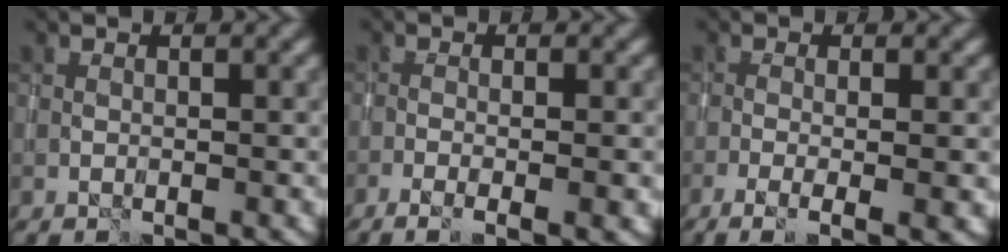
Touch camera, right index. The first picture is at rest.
{"total": 4.5, "force": [-1.4, 1.4, 4.0], "torque": [-0.054, -0.002, -0.026]}
{"total": 5.3, "force": [-1.4, 1.7, 4.9], "torque": [-0.070, -0.009, -0.024]}